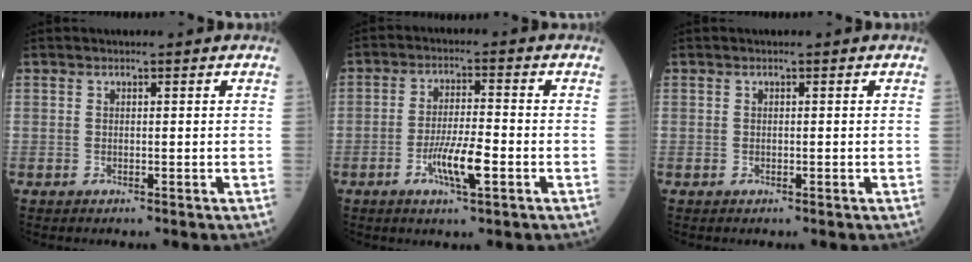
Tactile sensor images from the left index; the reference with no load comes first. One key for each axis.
{"total": 6.4, "fx": -2.7, "fy": 0.7, "fz": 5.7, "tx": -0.106, "ty": -0.007, "tz": -0.049}
{"total": 0.0}